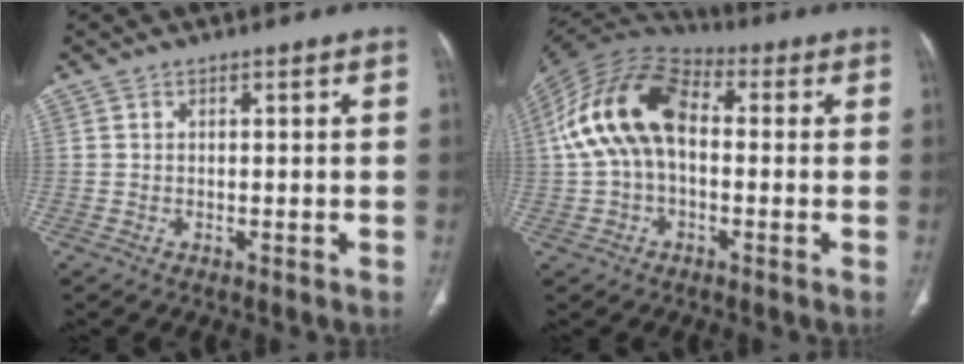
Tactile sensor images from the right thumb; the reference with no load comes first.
{"total": 16.1, "force": [0.9, 10.2, 12.5], "torque": [-0.235, 0.040, 0.005]}